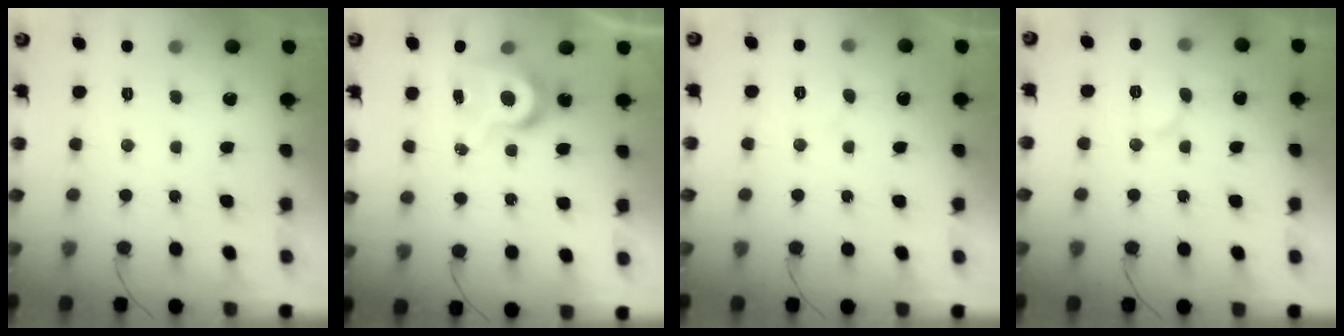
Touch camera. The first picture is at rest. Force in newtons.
{"total": 8.1, "press": 8.1, "slide": 0.6}
{"total": 3.9, "press": 3.9, "slide": 0.4}
{"total": 8.7, "press": 8.7, "slide": 1.0}